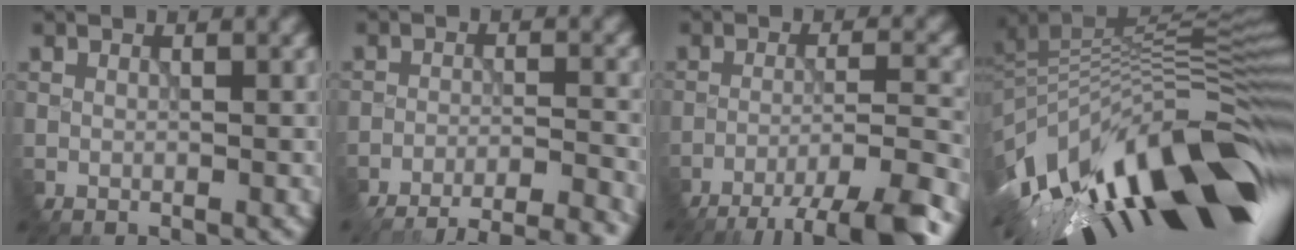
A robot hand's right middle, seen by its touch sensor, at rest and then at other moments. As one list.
[{"total": 11.1, "force": [-10.5, 2.0, 3.0], "torque": [-0.049, -0.001, -0.106]}, {"total": 8.1, "force": [-6.6, 0.4, 4.7], "torque": [-0.077, 0.009, -0.086]}, {"total": 14.7, "force": [-5.7, 5.1, 12.6], "torque": [-0.225, 0.007, -0.079]}]